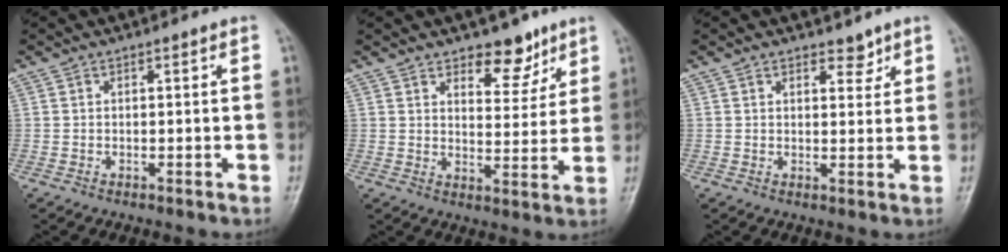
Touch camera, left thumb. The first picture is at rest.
{"total": 7.6, "force": [5.3, 4.0, 3.7], "torque": [-0.019, -0.035, 0.079]}
{"total": 2.9, "force": [2.1, 1.5, 1.2], "torque": [0.000, -0.014, 0.032]}